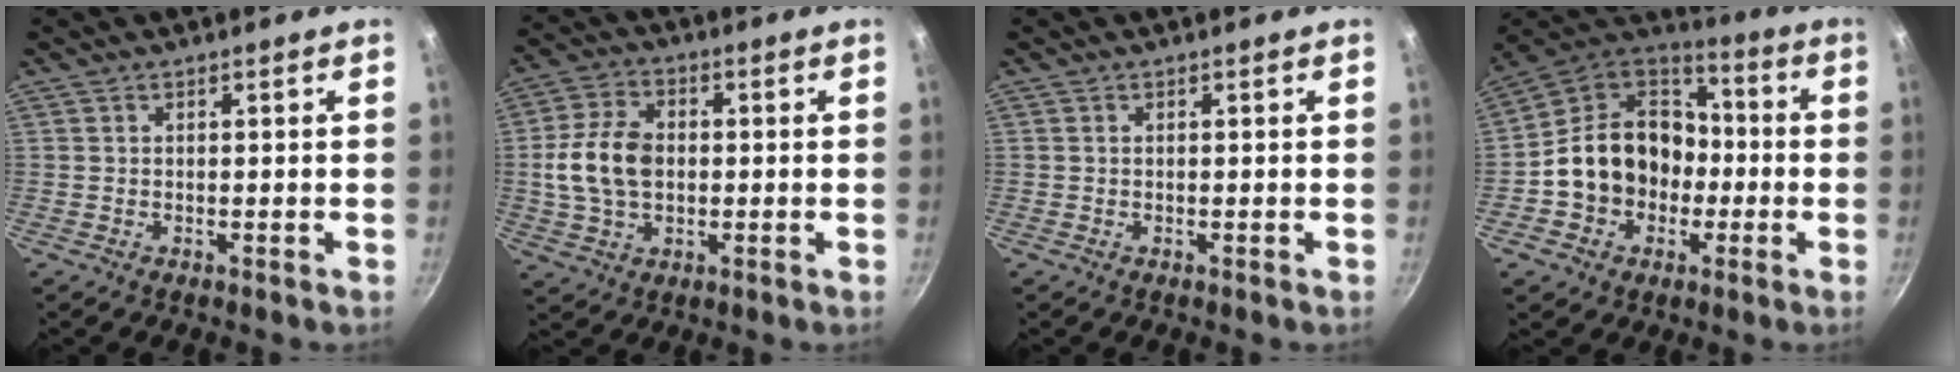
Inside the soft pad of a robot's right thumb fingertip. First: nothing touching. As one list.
[{"total": 11.3, "force": [0.0, 7.8, 8.1], "torque": [-0.144, 0.019, -0.004]}, {"total": 0.0}, {"total": 17.9, "force": [-2.5, 14.8, 9.8], "torque": [-0.141, 0.056, -0.047]}]